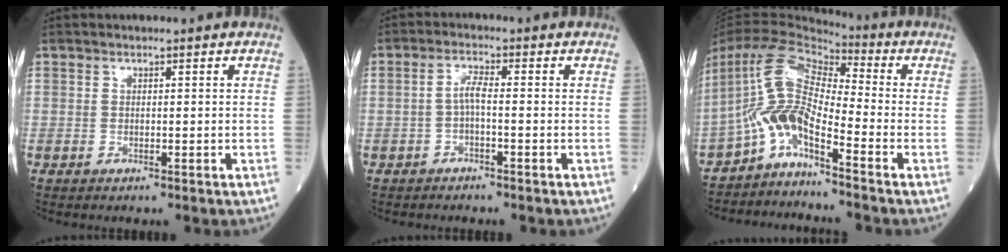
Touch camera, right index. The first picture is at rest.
{"total": 2.6, "force": [-0.8, 0.3, 2.5], "torque": [-0.053, 0.004, -0.015]}
{"total": 9.1, "force": [-4.6, 2.1, 7.6], "torque": [-0.165, 0.023, -0.086]}